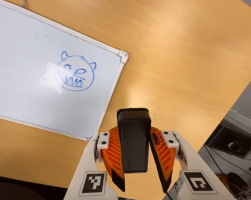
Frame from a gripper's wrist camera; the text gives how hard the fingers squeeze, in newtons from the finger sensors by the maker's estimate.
{"total": 8.2, "left": 7.4, "right": 9.1}